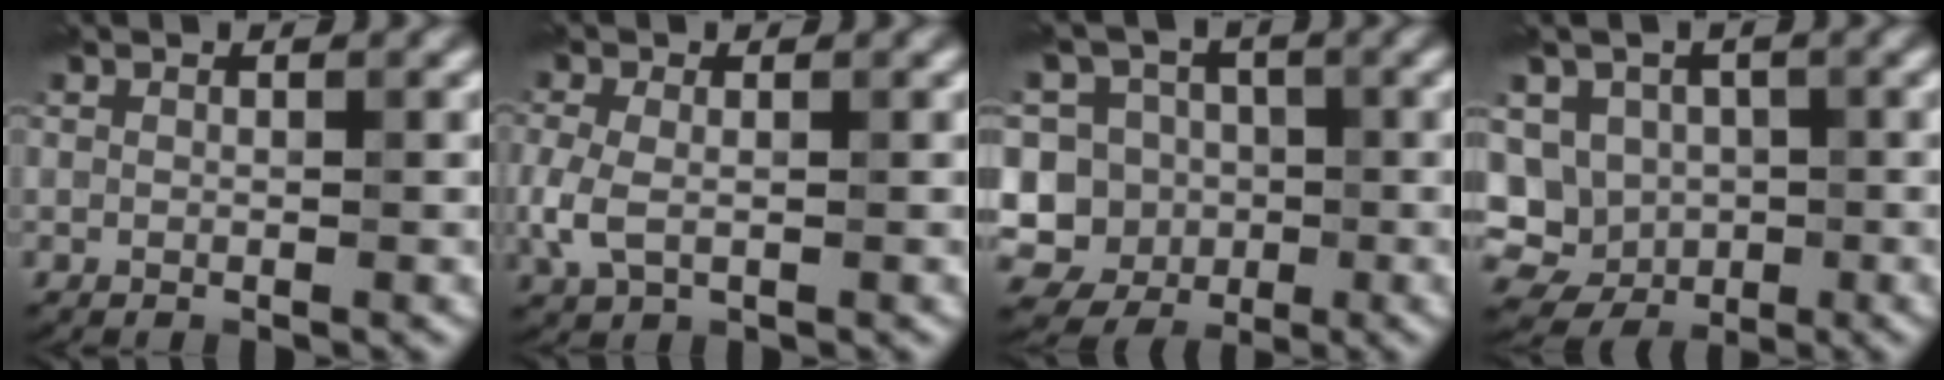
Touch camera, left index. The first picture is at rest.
{"total": 2.9, "force": [-0.4, 1.9, 2.2], "torque": [-0.058, -0.002, -0.009]}
{"total": 11.0, "force": [-1.0, 10.5, 3.1], "torque": [-0.087, 0.031, -0.047]}
{"total": 9.3, "force": [-0.6, 8.8, 3.0], "torque": [-0.052, 0.019, -0.038]}